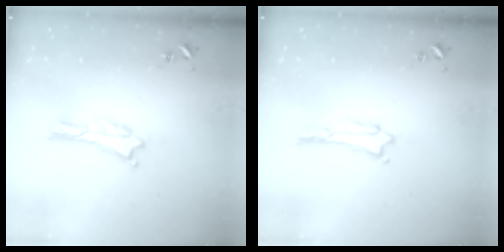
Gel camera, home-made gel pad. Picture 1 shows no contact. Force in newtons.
{"total": 1.6, "press": 1.6, "slide": 0.2}